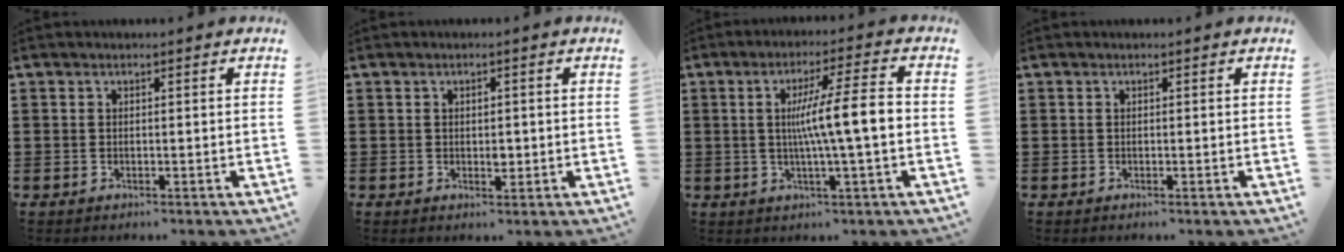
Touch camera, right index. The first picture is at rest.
{"total": 1.6, "force": [0.1, 0.9, 1.3], "torque": [-0.025, 0.004, 0.001]}
{"total": 8.8, "force": [0.0, 0.3, 8.8], "torque": [-0.160, 0.004, -0.008]}
{"total": 0.0}